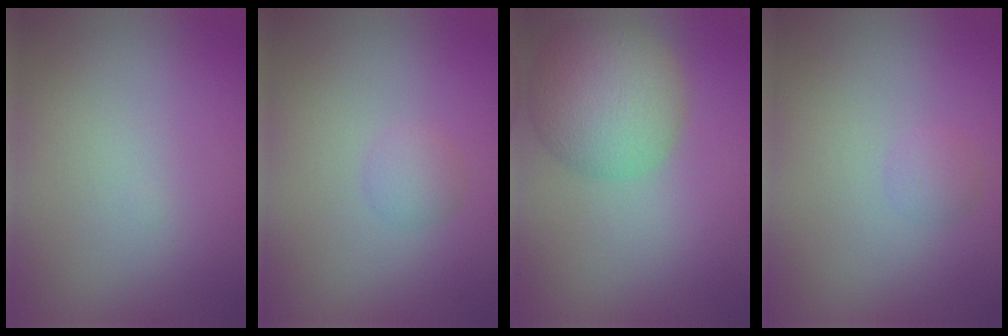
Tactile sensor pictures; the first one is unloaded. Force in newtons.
{"total": 1.3, "press": 1.3, "slide": 0.0}
{"total": 7.3, "press": 7.3, "slide": 0.3}
{"total": 1.1, "press": 1.1, "slide": 0.1}